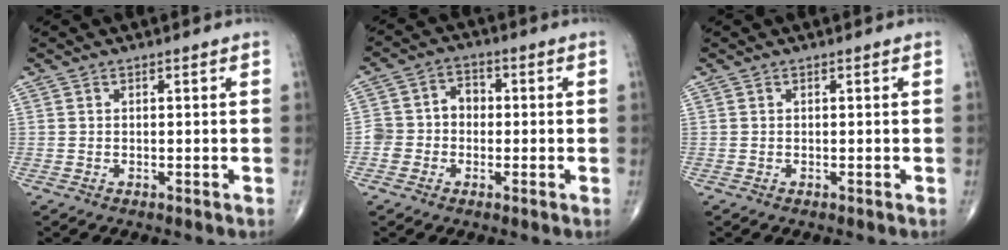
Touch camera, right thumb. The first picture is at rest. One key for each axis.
{"total": 5.9, "fx": -1.0, "fy": 5.3, "fz": 2.5, "tx": -0.024, "ty": 0.031, "tz": -0.028}
{"total": 0.0}